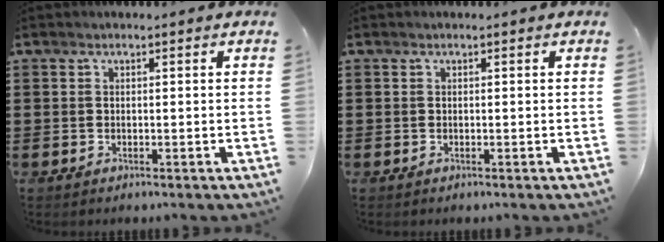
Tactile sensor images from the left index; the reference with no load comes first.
{"total": 0.0}